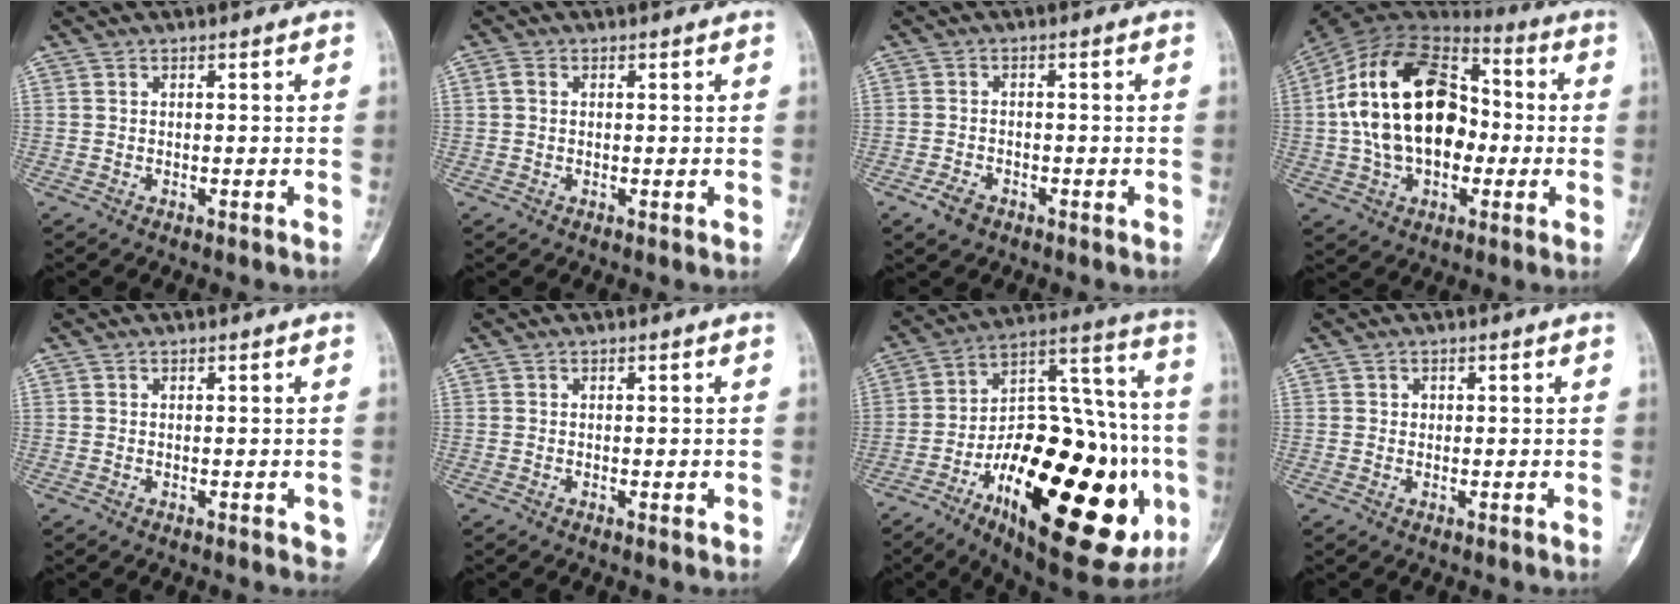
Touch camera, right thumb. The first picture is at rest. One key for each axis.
{"total": 1.7, "fx": 0.3, "fy": 1.3, "fz": 1.0, "tx": -0.019, "ty": 0.004, "tz": 0.004}
{"total": 3.2, "fx": -1.9, "fy": 2.1, "fz": 1.5, "tx": -0.024, "ty": 0.010, "tz": -0.031}
{"total": 24.1, "fx": 0.2, "fy": 15.7, "fz": 18.3, "tx": -0.321, "ty": 0.032, "tz": 0.004}
{"total": 1.9, "fx": -0.4, "fy": 0.9, "fz": 1.6, "tx": -0.003, "ty": 0.000, "tz": -0.005}
{"total": 0.9, "fx": -0.2, "fy": 0.5, "fz": 0.8, "tx": -0.004, "ty": 0.000, "tz": -0.002}
{"total": 37.9, "fx": -12.0, "fy": 15.5, "fz": 32.4, "tx": -0.463, "ty": 0.032, "tz": -0.170}
{"total": 0.8, "fx": 0.2, "fy": 0.8, "fz": 0.2, "tx": 0.003, "ty": 0.001, "tz": 0.004}